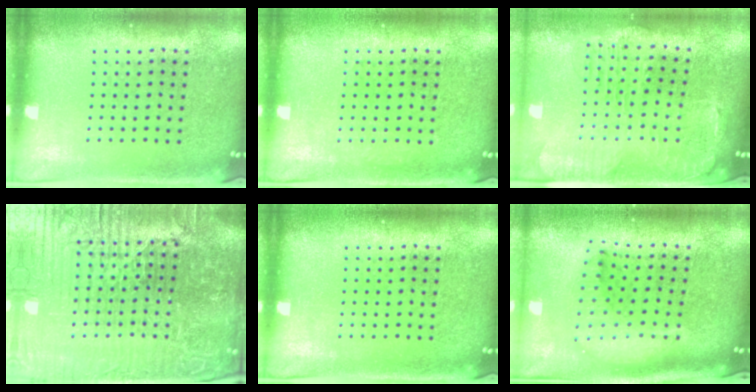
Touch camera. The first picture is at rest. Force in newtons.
{"total": 0.6, "press": 0.6, "slide": 0.1}
{"total": 1.6, "press": 1.5, "slide": 0.4}
{"total": 8.0, "press": 7.1, "slide": 3.7}
{"total": 0.0}
{"total": 1.9, "press": 1.5, "slide": 1.1}